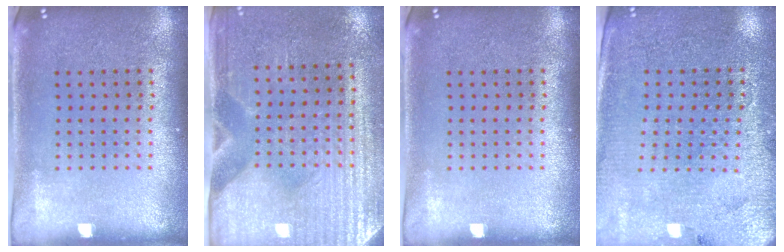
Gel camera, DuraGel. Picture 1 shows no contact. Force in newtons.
{"total": 3.1, "press": 2.8, "slide": 1.3}
{"total": 0.0}
{"total": 3.0, "press": 2.9, "slide": 0.8}